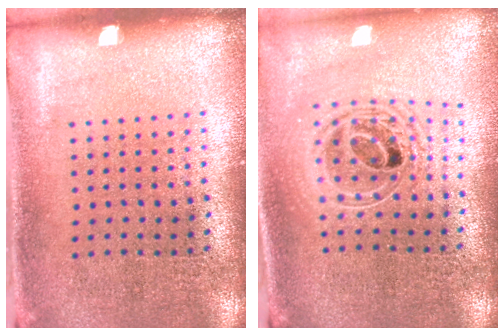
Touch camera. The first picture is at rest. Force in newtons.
{"total": 2.0, "press": 1.6, "slide": 1.2}